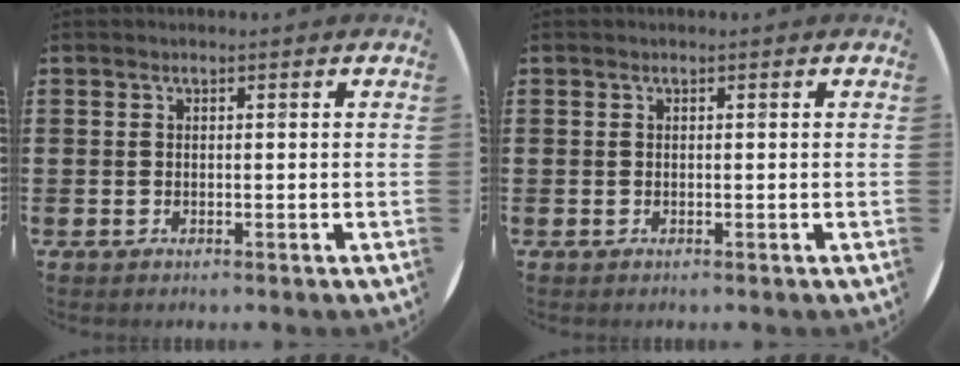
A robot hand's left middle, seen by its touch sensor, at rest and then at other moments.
{"total": 0.0}